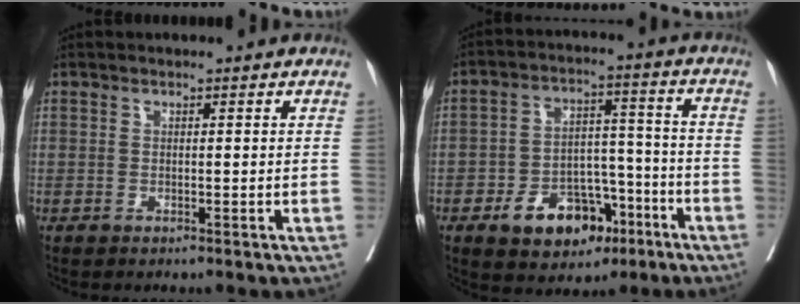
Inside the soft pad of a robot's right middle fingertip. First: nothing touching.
{"total": 11.3, "force": [-6.0, 6.7, 6.7], "torque": [-0.098, 0.020, -0.088]}